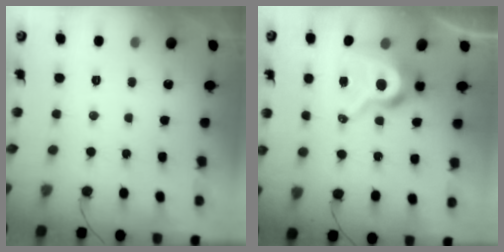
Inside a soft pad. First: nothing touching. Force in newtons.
{"total": 12.3, "press": 12.3, "slide": 1.1}